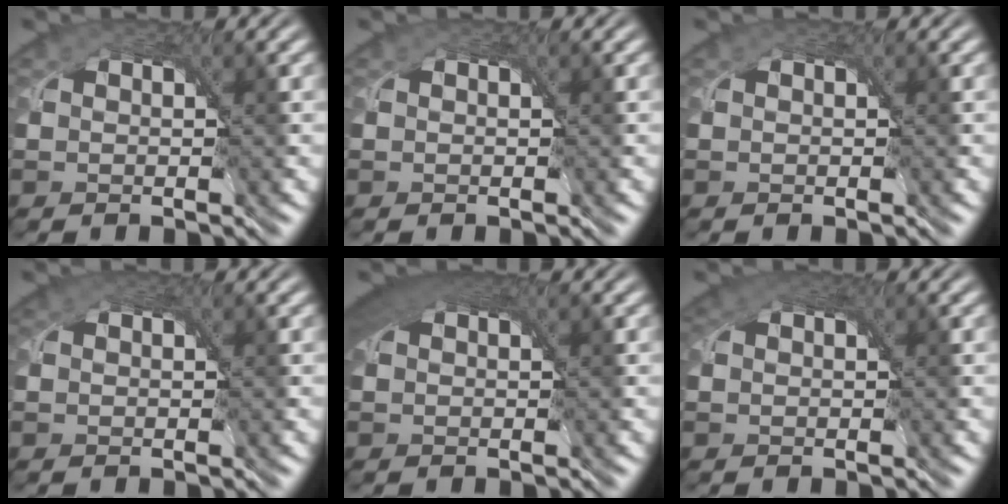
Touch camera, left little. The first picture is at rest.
{"total": 0.0}
{"total": 0.0}
{"total": 0.7, "force": [0.3, 0.4, 0.4], "torque": [-0.010, 0.000, 0.003]}
{"total": 4.6, "force": [2.2, 2.4, 3.2], "torque": [-0.063, 0.008, 0.028]}
{"total": 2.2, "force": [0.9, 1.5, 1.2], "torque": [-0.031, 0.004, 0.008]}